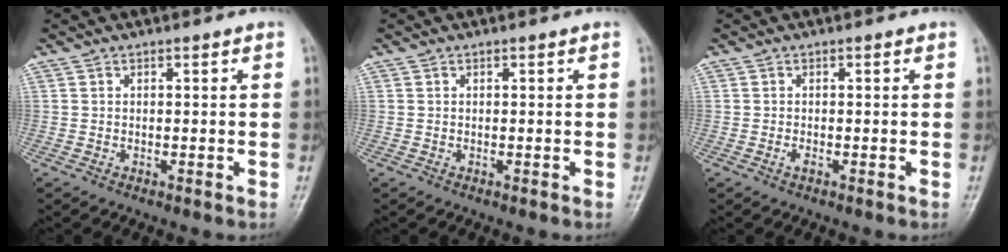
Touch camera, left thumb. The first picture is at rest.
{"total": 0.0}
{"total": 0.9, "force": [-0.4, 0.4, 0.8], "torque": [-0.013, -0.001, -0.007]}